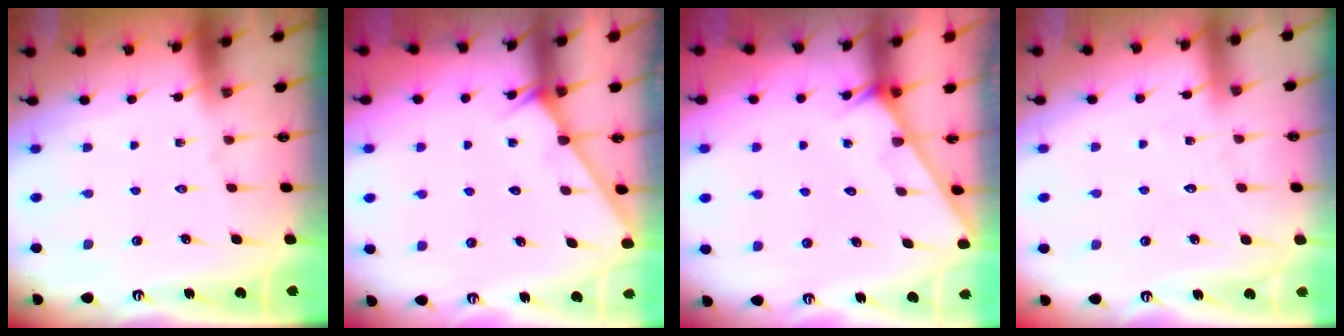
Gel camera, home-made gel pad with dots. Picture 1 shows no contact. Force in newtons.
{"total": 3.1, "press": 3.1, "slide": 0.4}
{"total": 2.2, "press": 2.2, "slide": 0.2}
{"total": 3.4, "press": 3.4, "slide": 0.1}